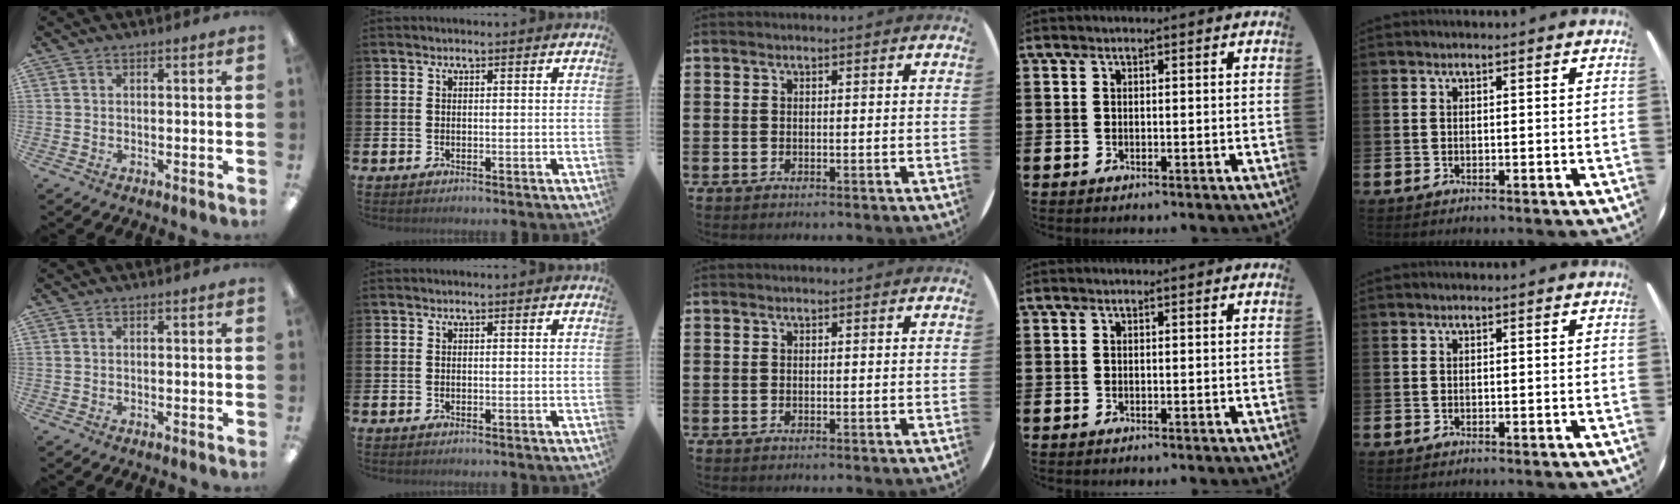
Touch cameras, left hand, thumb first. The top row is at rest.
{}